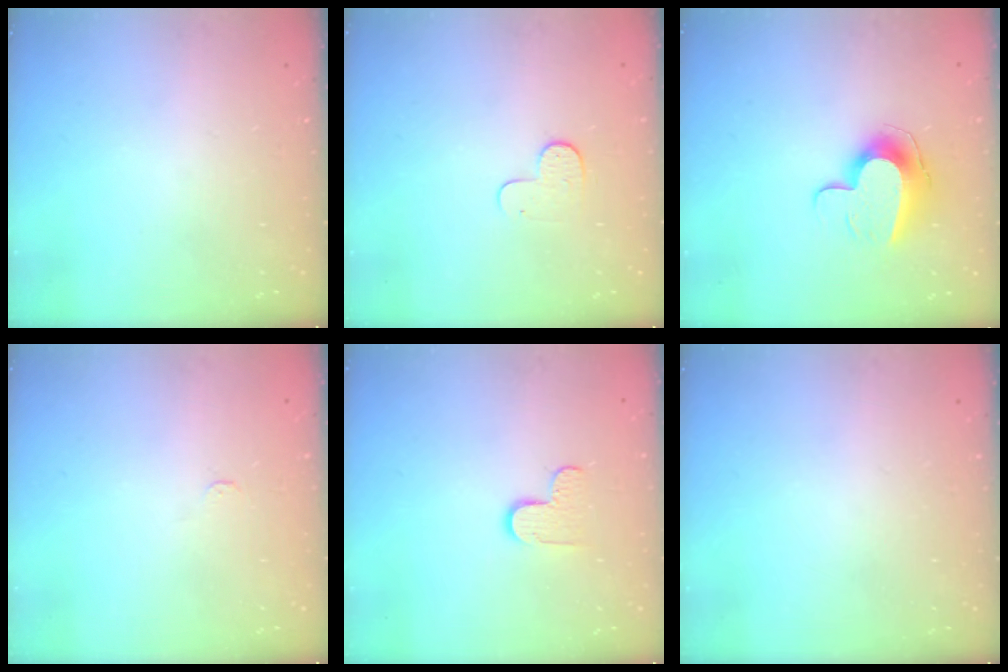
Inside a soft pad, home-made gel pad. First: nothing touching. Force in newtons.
{"total": 5.4, "press": 5.4, "slide": 0.5}
{"total": 11.7, "press": 11.7, "slide": 0.7}
{"total": 1.7, "press": 1.7, "slide": 0.2}
{"total": 5.6, "press": 5.6, "slide": 0.3}
{"total": 0.0}